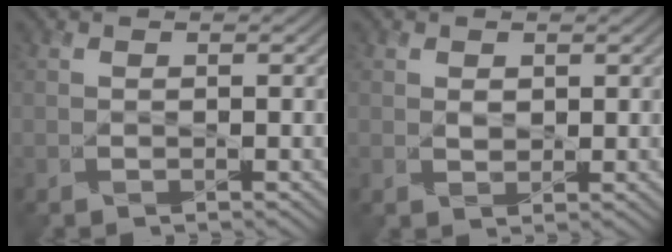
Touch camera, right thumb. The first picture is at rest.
{"total": 1.2, "force": [0.6, 0.9, 0.6], "torque": [-0.017, -0.003, 0.013]}